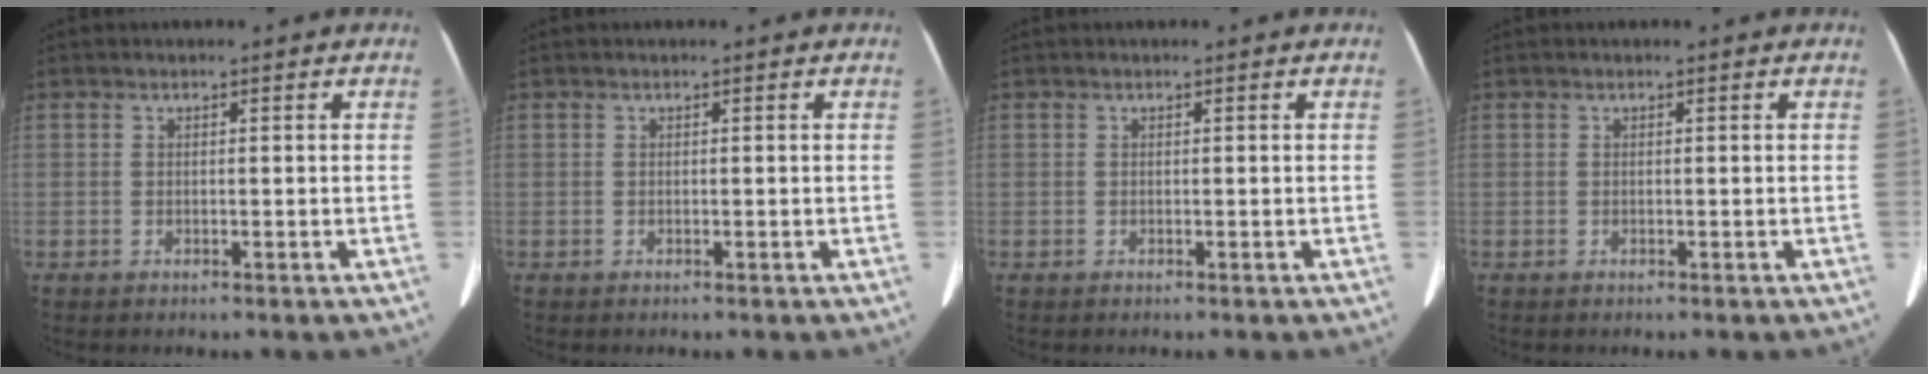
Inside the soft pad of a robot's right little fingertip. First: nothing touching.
{"total": 0.0}
{"total": 0.0}
{"total": 0.0}